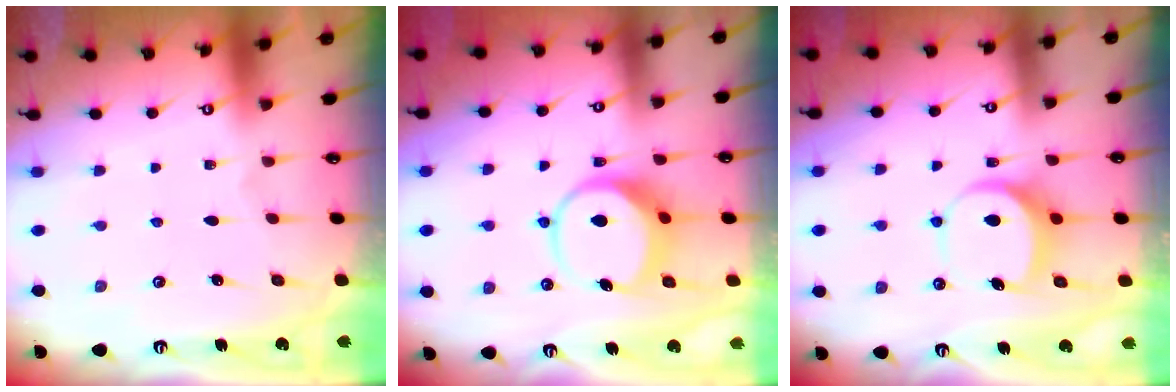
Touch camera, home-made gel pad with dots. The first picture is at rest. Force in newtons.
{"total": 9.2, "press": 9.2, "slide": 0.8}
{"total": 6.2, "press": 6.2, "slide": 0.6}